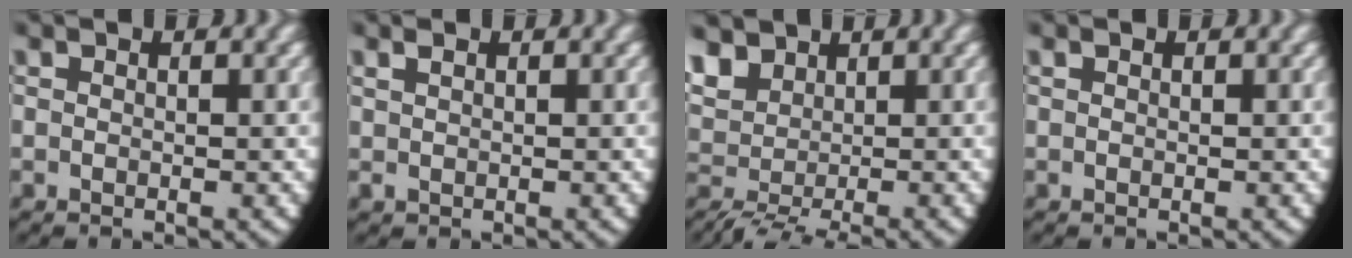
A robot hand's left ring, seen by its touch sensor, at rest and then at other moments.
{"total": 0.8, "force": [0.4, 0.5, 0.4], "torque": [-0.017, -0.008, 0.018]}
{"total": 7.3, "force": [-2.3, 5.4, 4.3], "torque": [-0.087, -0.033, -0.012]}
{"total": 0.0}